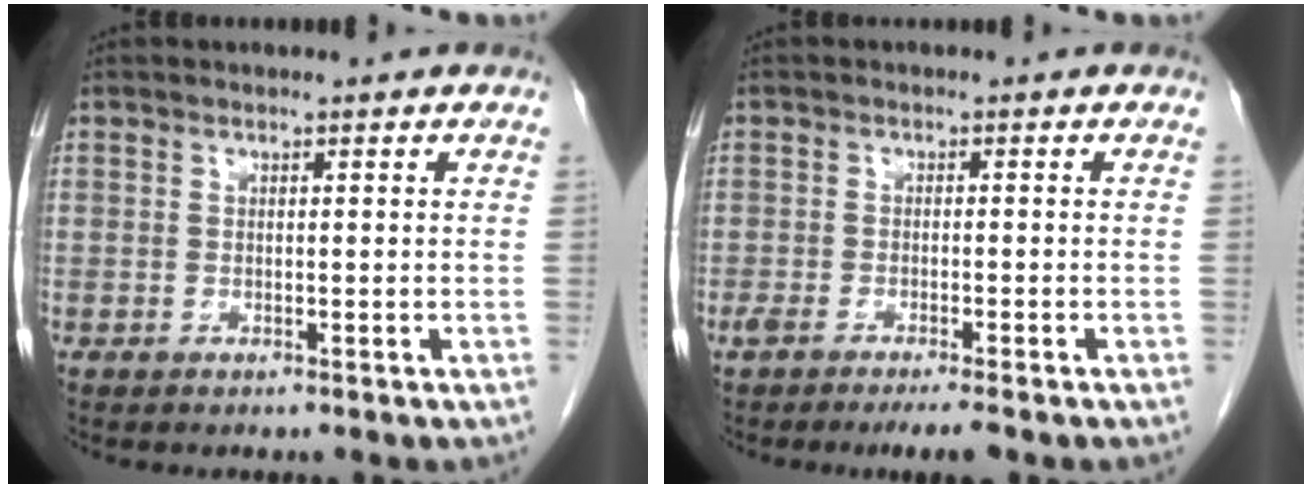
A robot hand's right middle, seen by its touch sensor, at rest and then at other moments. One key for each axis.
{"total": 4.5, "fx": -3.3, "fy": 0.4, "fz": 2.9, "tx": -0.044, "ty": -0.007, "tz": -0.052}